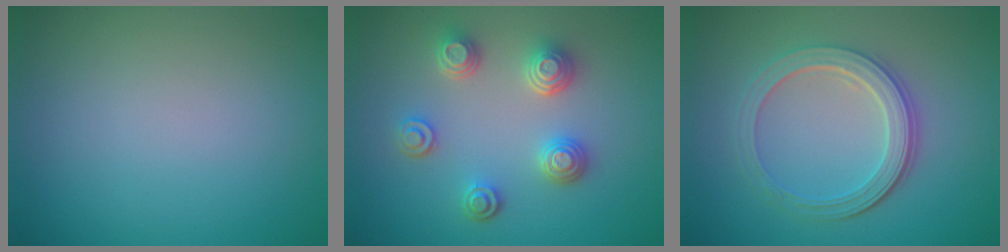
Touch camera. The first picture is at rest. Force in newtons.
{"total": 3.8, "press": 3.3, "slide": 2.0}
{"total": 4.5, "press": 3.6, "slide": 2.7}